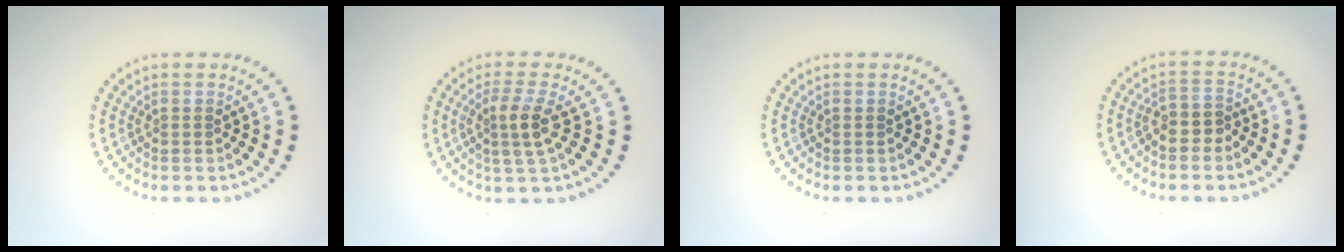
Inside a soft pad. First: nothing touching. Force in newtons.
{"total": 2.7, "press": 2.4, "slide": 1.3}
{"total": 0.0}
{"total": 1.6, "press": 1.4, "slide": 0.7}